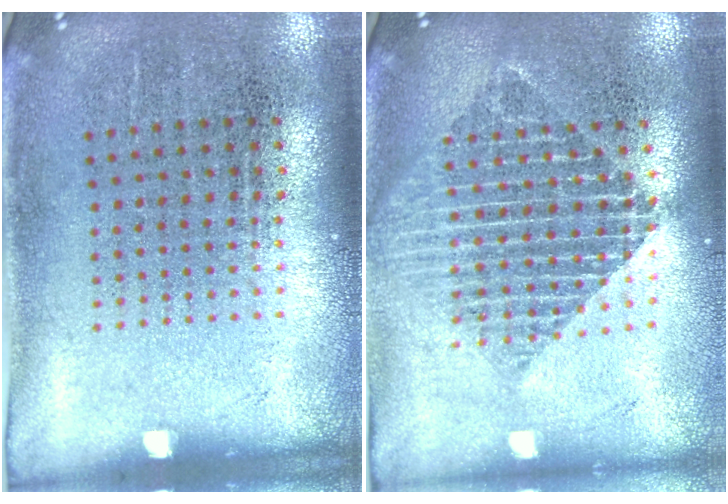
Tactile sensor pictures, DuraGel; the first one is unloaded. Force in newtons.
{"total": 2.0, "press": 1.6, "slide": 1.2}